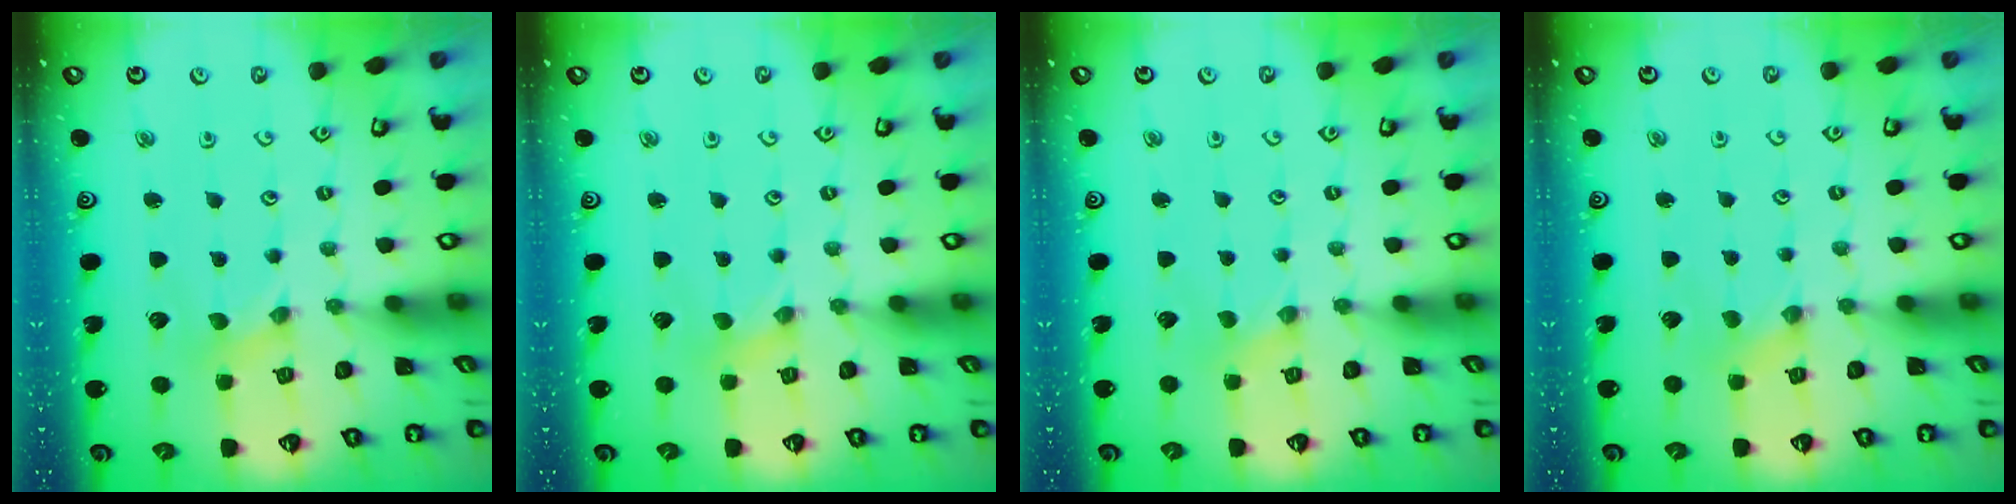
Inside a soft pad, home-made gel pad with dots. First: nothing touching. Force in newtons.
{"total": 0.0}
{"total": 0.0}
{"total": 0.7, "press": 0.6, "slide": 0.1}